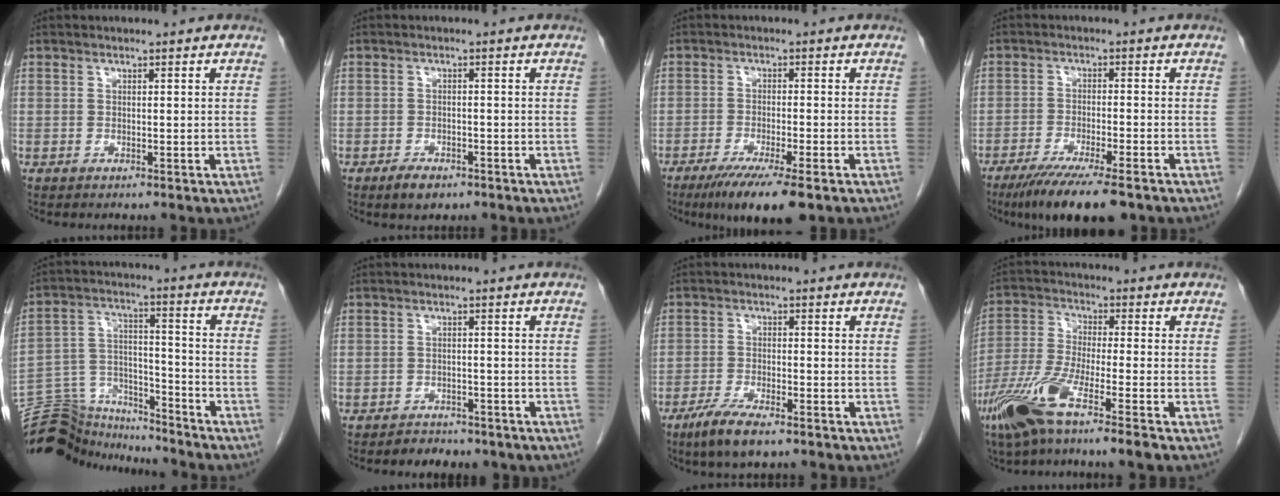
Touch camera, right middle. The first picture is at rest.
{"total": 3.0, "force": [-2.0, 1.5, 1.7], "torque": [-0.030, -0.001, -0.026]}
{"total": 9.1, "force": [-6.0, 0.8, 6.8], "torque": [-0.105, -0.020, -0.093]}
{"total": 11.1, "force": [-8.3, 1.4, 7.3], "torque": [-0.109, -0.023, -0.130]}
{"total": 13.8, "force": [-13.1, 3.9, 1.2], "torque": [-0.040, 0.053, -0.222]}
{"total": 4.8, "force": [-4.0, 2.4, 1.3], "torque": [-0.018, 0.006, -0.046]}
{"total": 6.5, "force": [-4.5, 1.4, 4.4], "torque": [-0.084, -0.012, -0.078]}
{"total": 10.7, "force": [-6.5, 0.4, 8.5], "torque": [-0.186, -0.024, -0.132]}